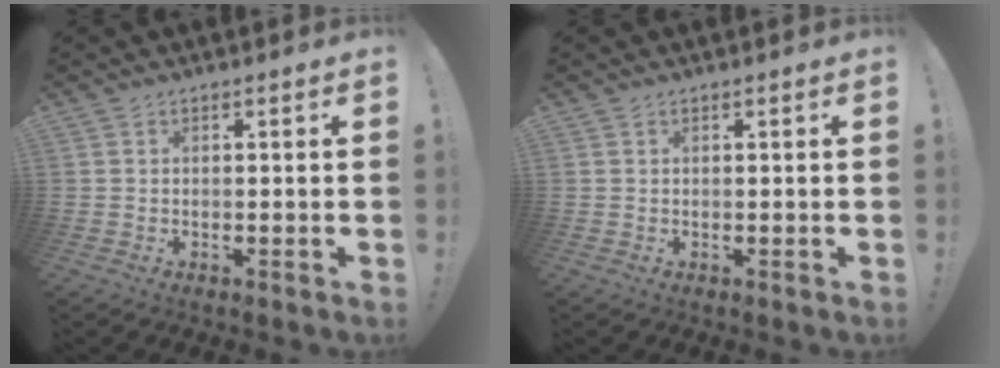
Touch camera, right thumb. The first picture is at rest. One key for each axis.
{"total": 0.0}